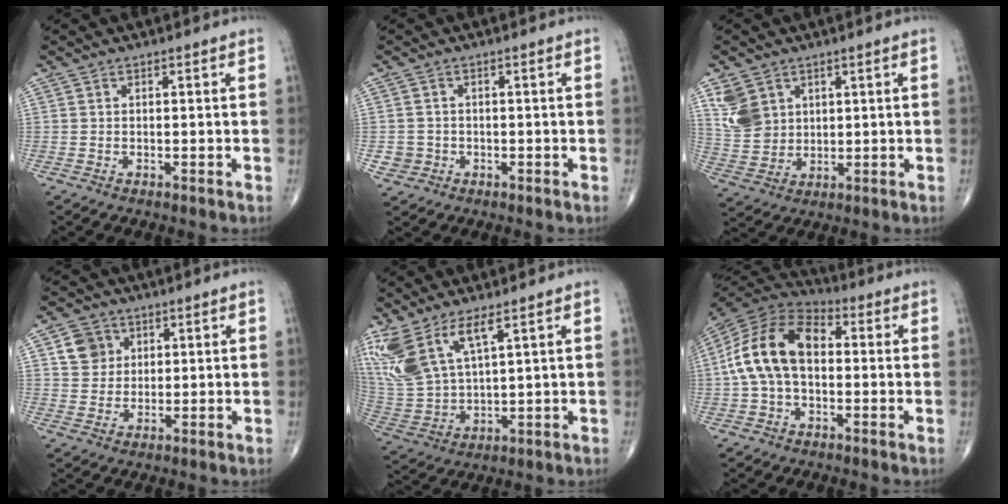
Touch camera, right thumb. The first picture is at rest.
{"total": 2.6, "force": [-0.6, 2.5, 0.2], "torque": [0.012, 0.007, -0.012]}
{"total": 7.8, "force": [3.5, 6.0, 3.6], "torque": [-0.058, -0.011, 0.084]}
{"total": 5.6, "force": [2.1, 5.0, 1.6], "torque": [-0.003, -0.005, 0.036]}
{"total": 13.9, "force": [8.0, 5.3, 10.2], "torque": [-0.231, -0.027, 0.179]}
{"total": 15.4, "force": [0.6, 9.7, 11.9], "torque": [-0.225, 0.040, 0.000]}